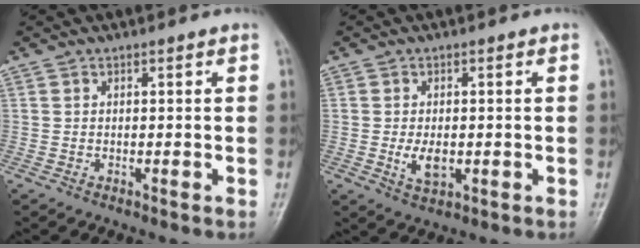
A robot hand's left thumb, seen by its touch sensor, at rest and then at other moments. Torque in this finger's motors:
{"motor_torque": [0.13, 0.22, 0.40, 0.04, 0.01]}